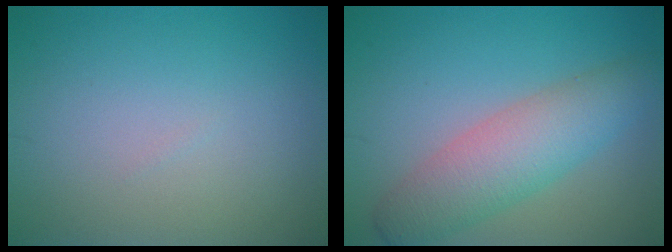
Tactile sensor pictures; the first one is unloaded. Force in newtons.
{"total": 5.4, "press": 5.4, "slide": 0.2}